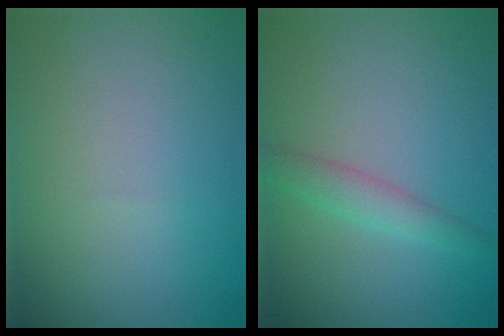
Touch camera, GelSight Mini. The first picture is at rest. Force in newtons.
{"total": 2.2, "press": 2.2, "slide": 0.2}